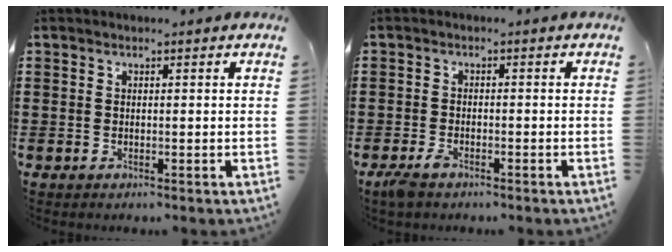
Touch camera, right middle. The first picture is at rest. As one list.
[{"total": 2.2, "force": [-1.6, 0.8, 1.3], "torque": [-0.038, -0.004, -0.034]}]